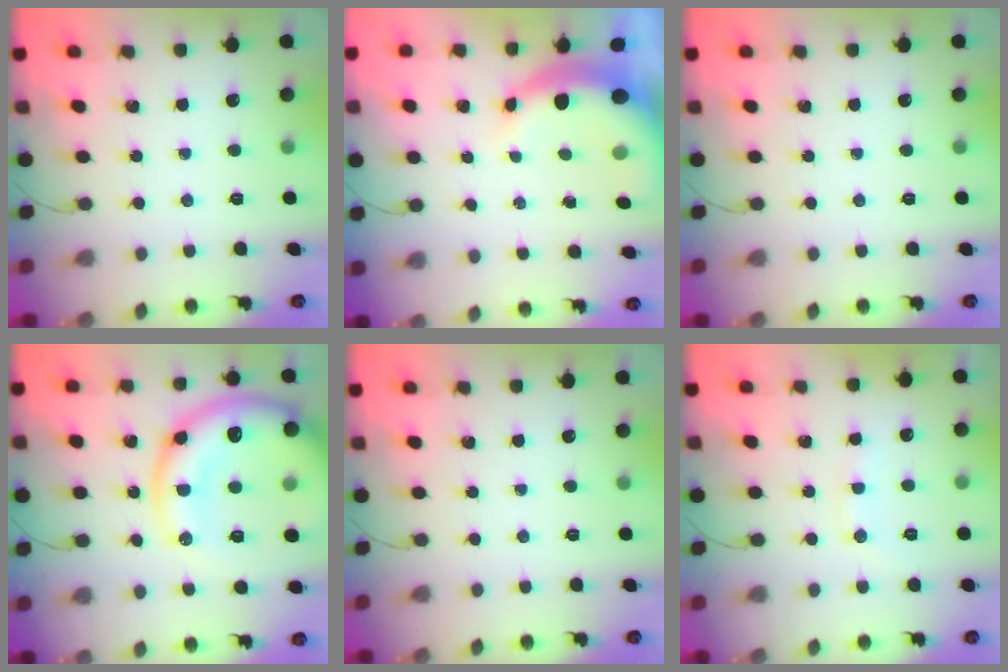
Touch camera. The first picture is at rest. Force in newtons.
{"total": 8.4, "press": 8.2, "slide": 1.6}
{"total": 0.0}
{"total": 25.1, "press": 24.8, "slide": 3.9}
{"total": 0.0}
{"total": 6.7, "press": 6.6, "slide": 1.2}